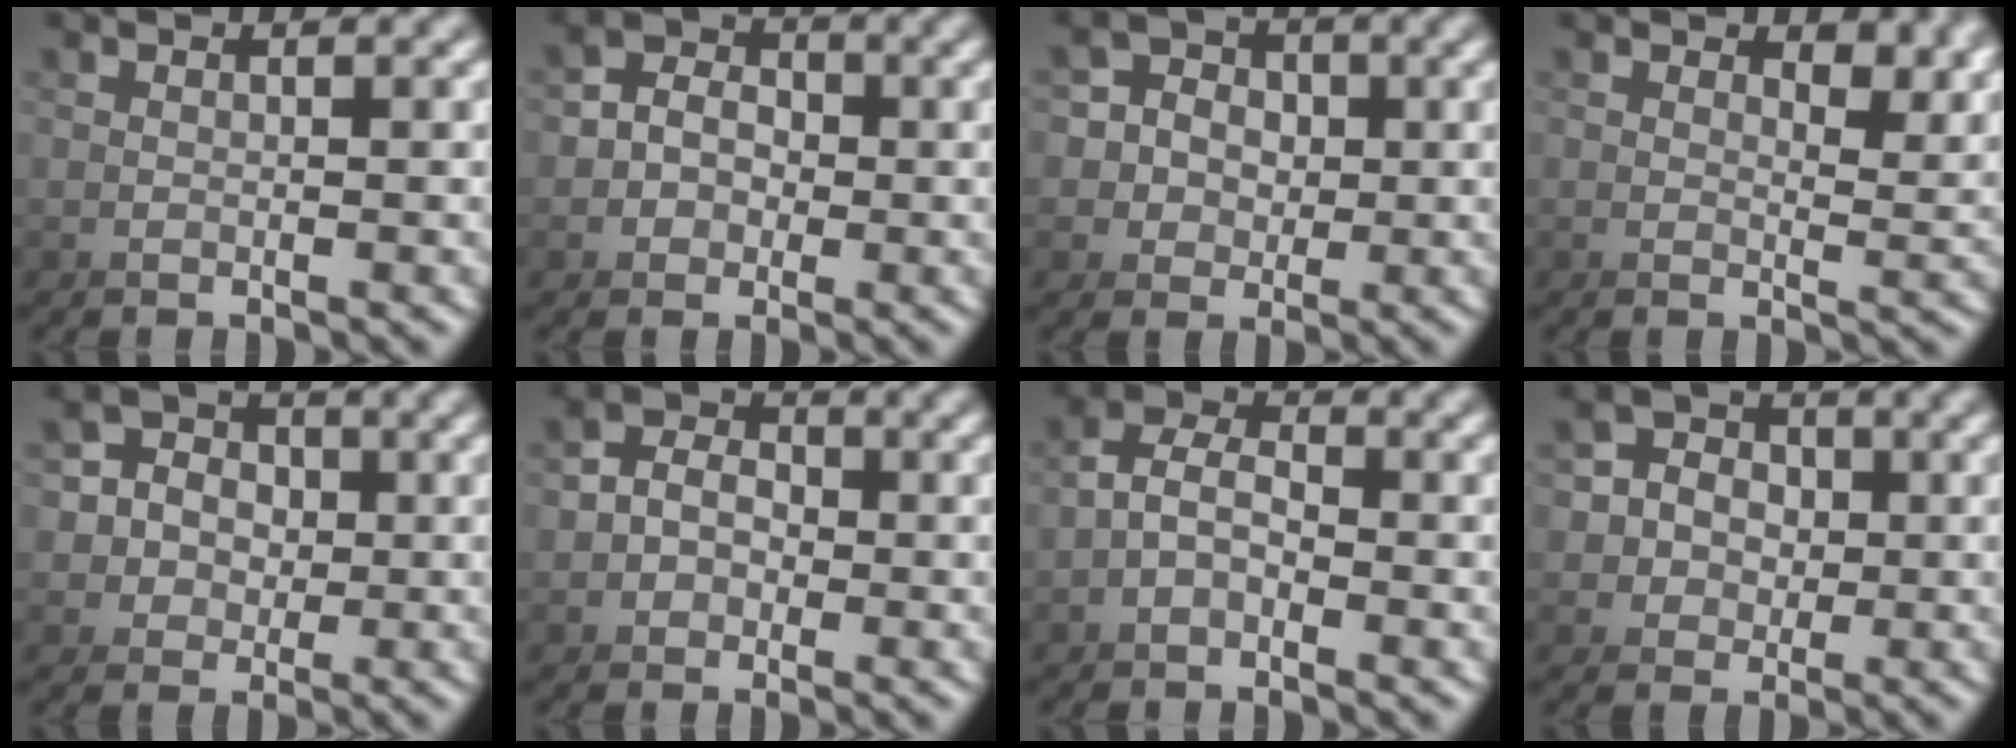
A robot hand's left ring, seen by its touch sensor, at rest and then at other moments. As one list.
[{"total": 3.0, "force": [-0.8, 1.9, -2.2], "torque": [0.021, -0.012, -0.013]}, {"total": 4.2, "force": [0.5, 4.1, -0.6], "torque": [0.001, -0.014, 0.007]}, {"total": 3.2, "force": [3.2, 0.5, 0.3], "torque": [0.008, 0.023, 0.035]}, {"total": 4.2, "force": [0.4, 4.1, -0.6], "torque": [0.001, -0.014, 0.005]}, {"total": 3.1, "force": [-1.3, 1.4, -2.5], "torque": [0.022, -0.013, -0.020]}, {"total": 3.4, "force": [-2.3, 2.1, -1.3], "torque": [-0.015, -0.004, -0.051]}, {"total": 3.9, "force": [0.3, 3.8, -0.9], "torque": [0.005, -0.014, 0.005]}]